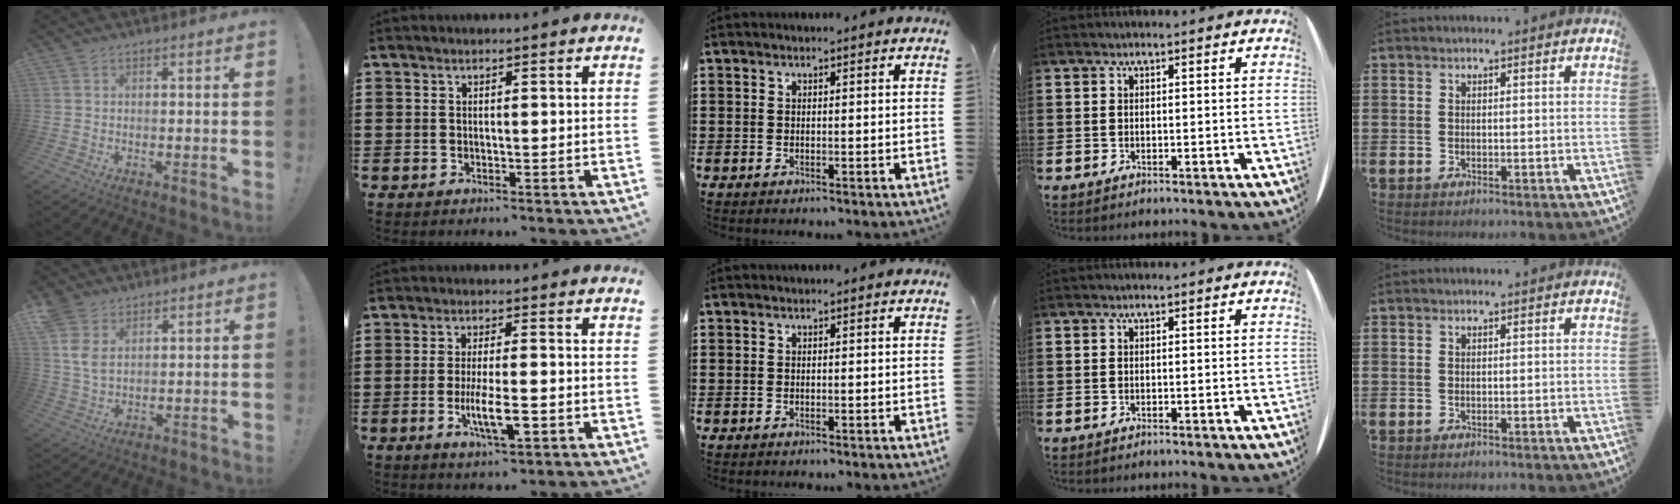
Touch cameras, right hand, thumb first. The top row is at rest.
{"thumb": {"total": 7.5, "force": [3.9, 4.9, 4.2], "torque": [-0.081, -0.013, 0.076]}, "index": {"total": 6.9, "force": [-2.2, 1.7, 6.4], "torque": [-0.117, -0.007, -0.036]}}